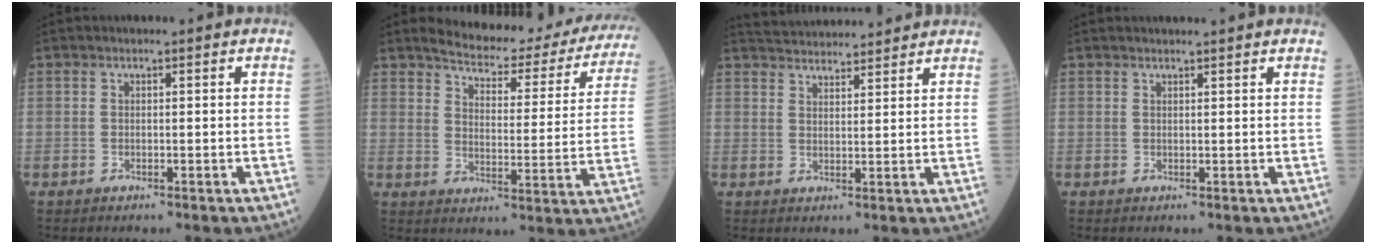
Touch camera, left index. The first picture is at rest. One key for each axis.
{"total": 20.4, "fx": 18.8, "fy": 5.0, "fz": 6.1, "tx": -0.062, "ty": -0.051, "tz": 0.218}
{"total": 11.1, "fx": 10.7, "fy": 1.4, "fz": 2.6, "tx": -0.045, "ty": 0.027, "tz": 0.155}
{"total": 3.8, "fx": 3.5, "fy": -0.3, "fz": 1.4, "tx": -0.017, "ty": 0.019, "tz": 0.040}